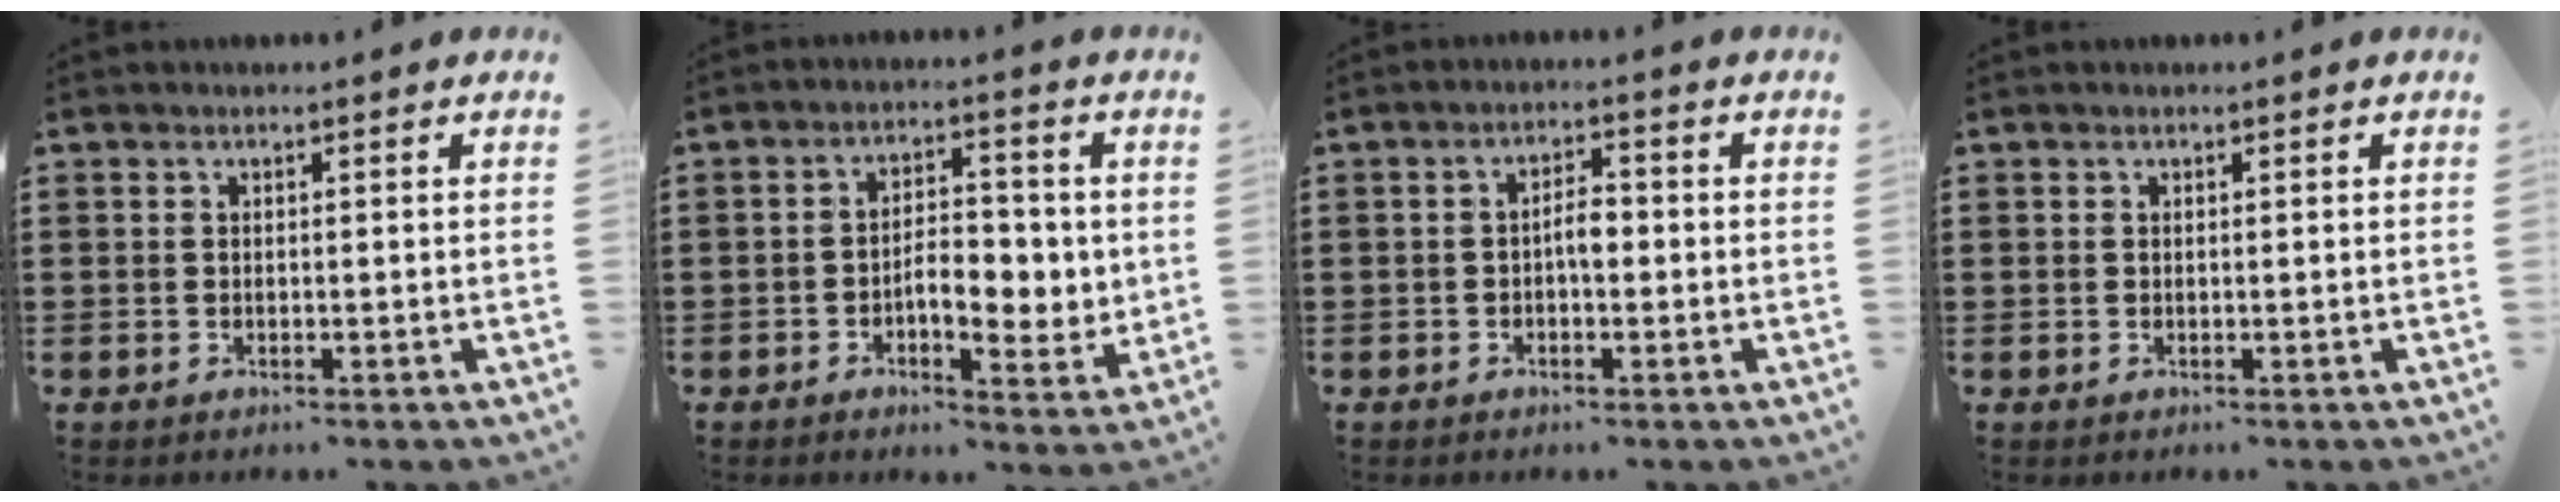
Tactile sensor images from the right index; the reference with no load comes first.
{"total": 6.0, "force": [-0.9, 3.2, 5.0], "torque": [-0.070, 0.002, -0.024]}
{"total": 3.0, "force": [-0.5, 1.1, 2.8], "torque": [-0.052, 0.004, -0.011]}
{"total": 0.5, "force": [0.1, 0.5, 0.0], "torque": [-0.001, 0.004, 0.002]}